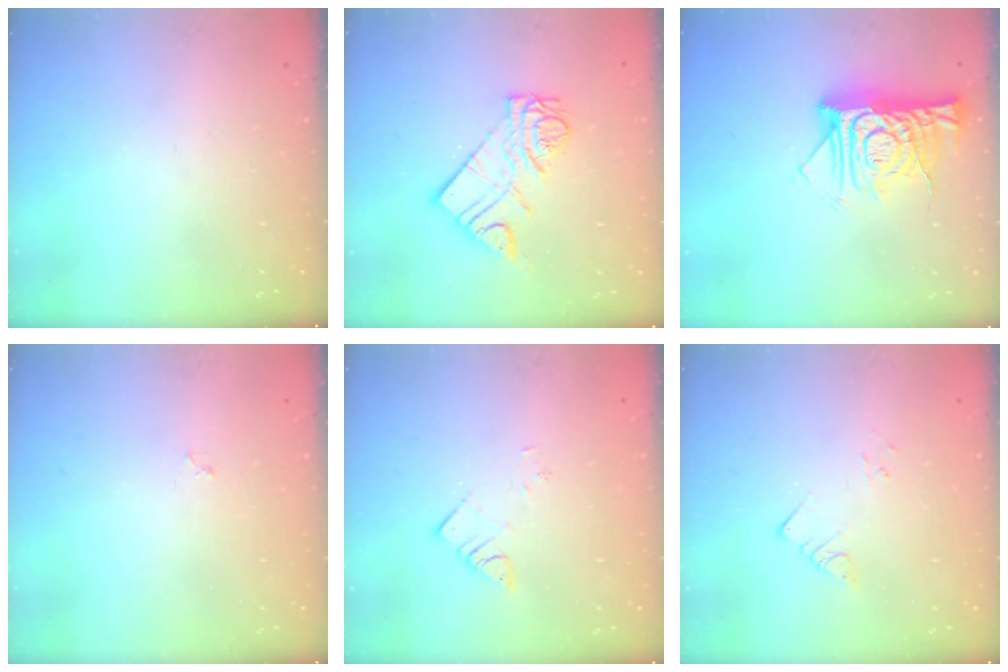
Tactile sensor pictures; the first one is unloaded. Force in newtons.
{"total": 11.0, "press": 11.0, "slide": 1.1}
{"total": 14.7, "press": 14.6, "slide": 1.8}
{"total": 2.2, "press": 2.1, "slide": 0.3}
{"total": 3.7, "press": 3.7, "slide": 0.1}
{"total": 2.9, "press": 2.9, "slide": 0.4}